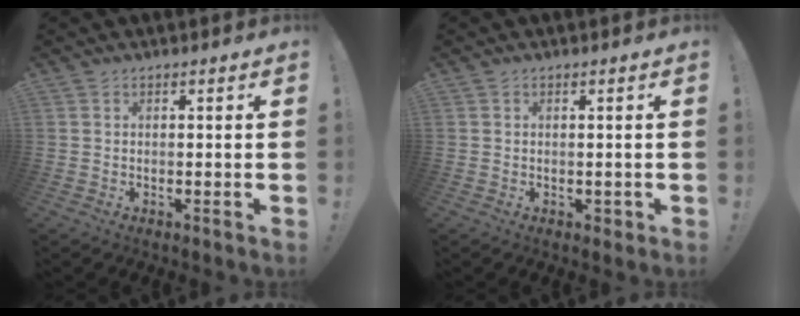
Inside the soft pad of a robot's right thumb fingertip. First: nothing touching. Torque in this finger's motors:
{"motor_torque": [-0.06, -0.20, -0.13, 0.09, -0.01]}